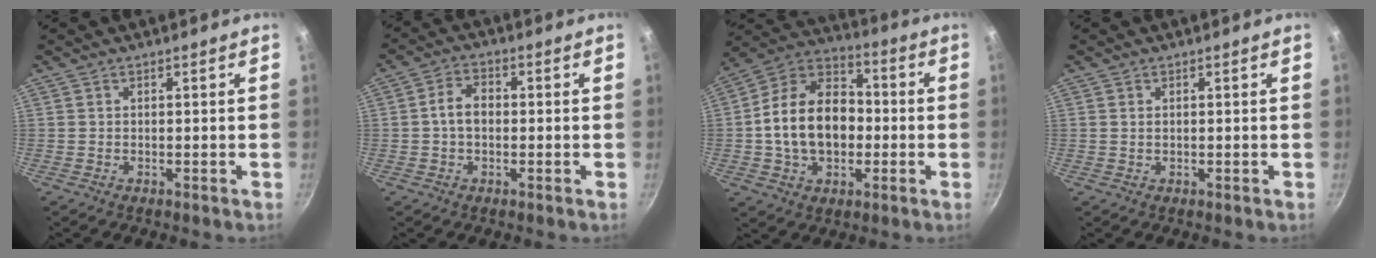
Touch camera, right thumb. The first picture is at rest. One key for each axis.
{"total": 4.9, "fx": -0.3, "fy": 3.4, "fz": 3.5, "tx": -0.054, "ty": 0.018, "tz": -0.012}
{"total": 17.8, "fx": -1.3, "fy": 12.7, "fz": 12.4, "tx": -0.185, "ty": 0.038, "tz": -0.034}
{"total": 0.6, "fx": 0.2, "fy": 0.4, "fz": 0.5, "tx": -0.008, "ty": 0.001, "tz": 0.003}